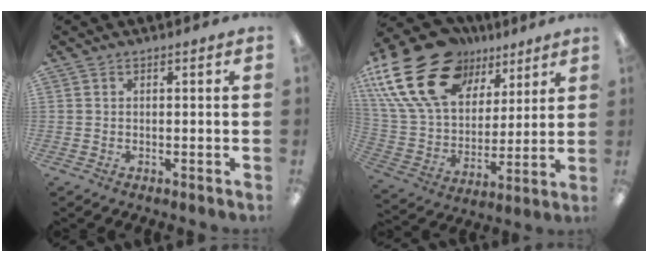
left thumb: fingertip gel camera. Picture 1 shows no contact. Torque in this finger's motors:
{"motor_torque": [0.30, 0.87, 1.79, -0.98, 0.57]}